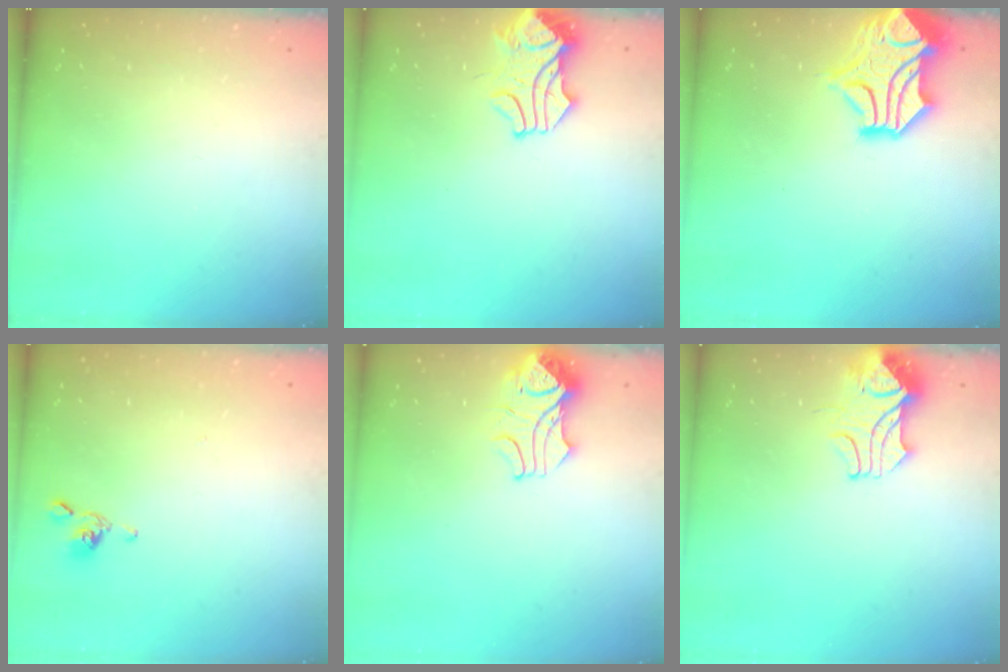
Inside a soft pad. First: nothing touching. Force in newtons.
{"total": 1.6, "press": 1.4, "slide": 0.8}
{"total": 4.3, "press": 3.9, "slide": 1.9}
{"total": 2.0, "press": 2.0, "slide": 0.1}
{"total": 3.5, "press": 3.4, "slide": 0.6}
{"total": 2.2, "press": 2.0, "slide": 0.9}